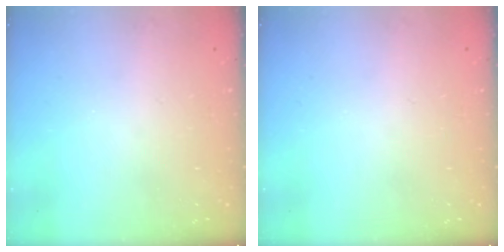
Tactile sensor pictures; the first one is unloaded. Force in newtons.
{"total": 0.0}